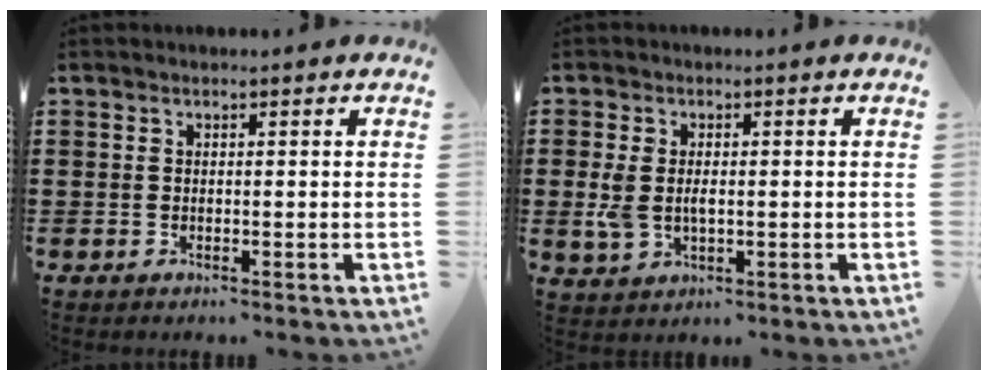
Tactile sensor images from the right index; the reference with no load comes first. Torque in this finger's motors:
{"motor_torque": [0.60, 0.44, 0.30, 0.09]}